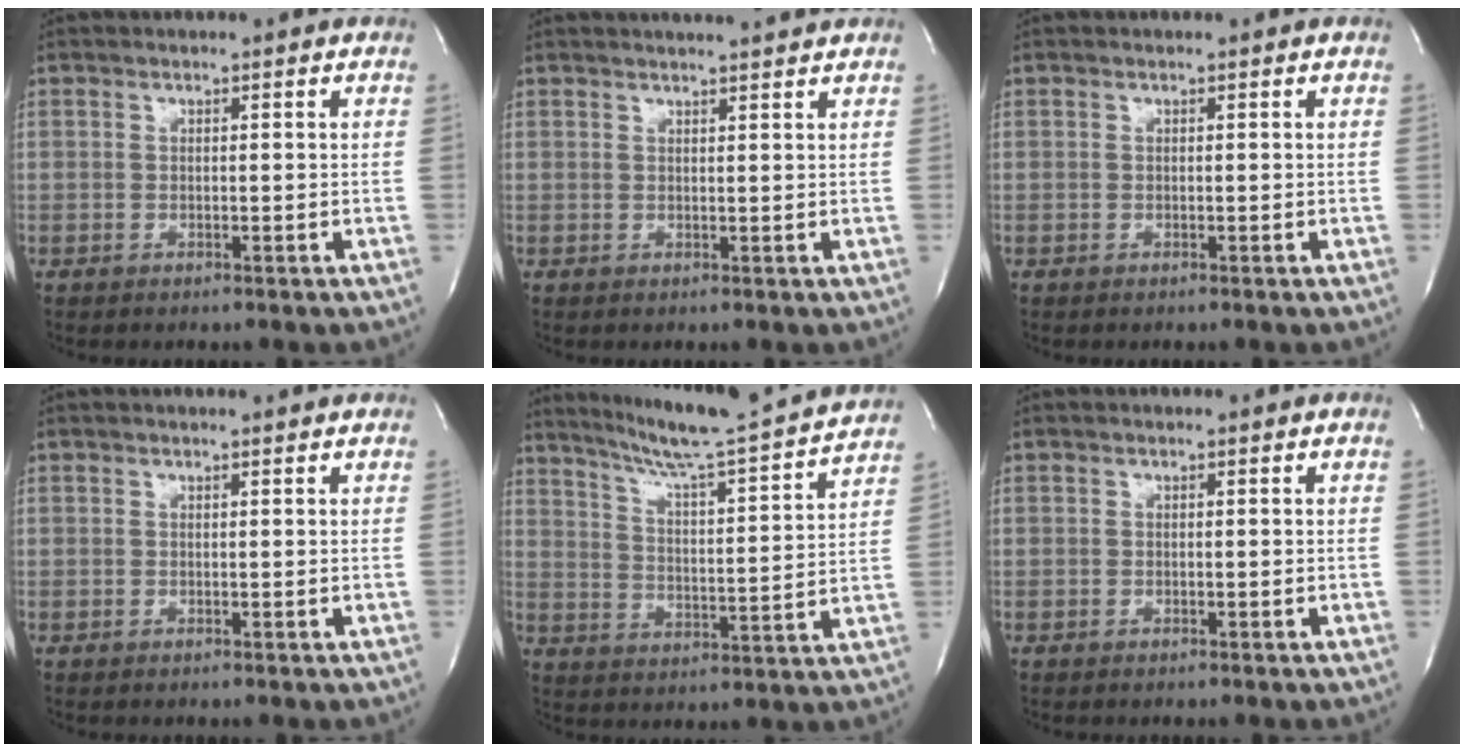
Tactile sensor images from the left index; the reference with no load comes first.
{"total": 4.8, "force": [4.6, -0.4, 1.5], "torque": [-0.022, 0.009, 0.053]}
{"total": 0.0}
{"total": 1.9, "force": [1.9, -0.2, 0.5], "torque": [-0.010, 0.004, 0.021]}
{"total": 19.0, "force": [17.2, -1.0, 7.9], "torque": [-0.134, -0.024, 0.246]}
{"total": 0.0}